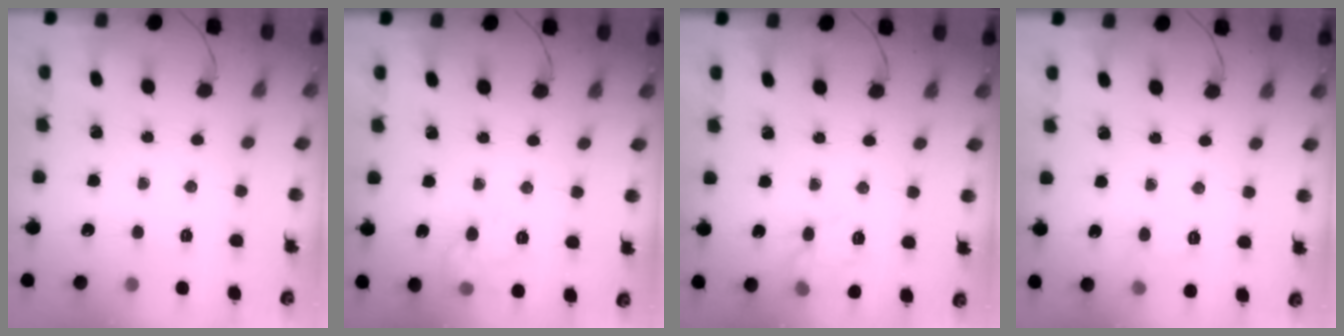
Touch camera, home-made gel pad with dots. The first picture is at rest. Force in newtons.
{"total": 9.3, "press": 9.3, "slide": 0.4}
{"total": 9.6, "press": 9.6, "slide": 0.4}
{"total": 6.8, "press": 6.6, "slide": 1.6}